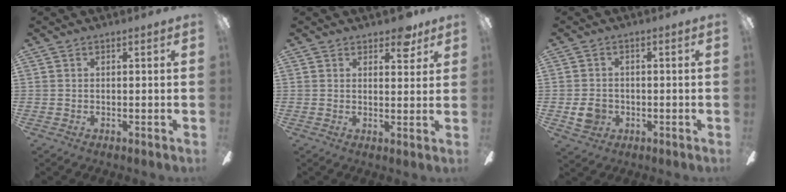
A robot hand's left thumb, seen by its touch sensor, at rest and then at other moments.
{"total": 5.5, "force": [4.0, 2.7, 2.5], "torque": [-0.019, -0.017, 0.067]}
{"total": 5.1, "force": [-1.3, 4.5, 2.2], "torque": [-0.028, 0.007, -0.023]}